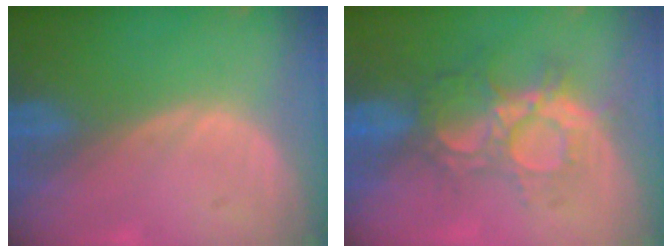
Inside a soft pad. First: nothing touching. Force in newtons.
{"total": 8.7, "press": 8.0, "slide": 3.4}